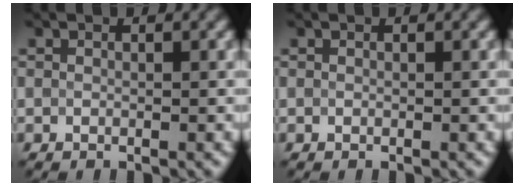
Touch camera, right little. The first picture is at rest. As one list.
[{"total": 0.0}]